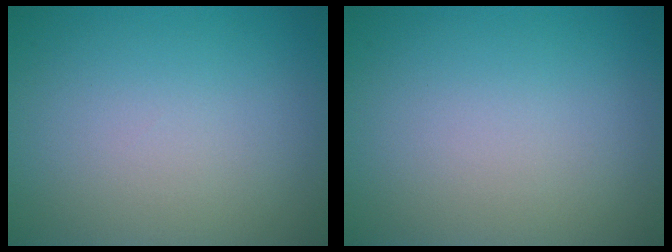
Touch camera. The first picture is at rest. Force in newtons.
{"total": 0.0}